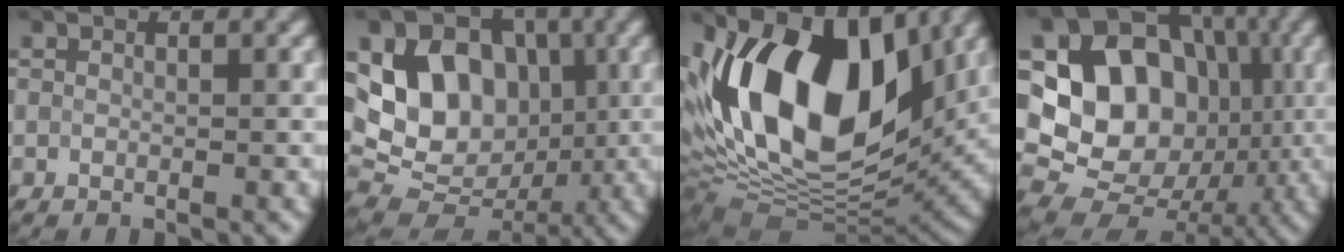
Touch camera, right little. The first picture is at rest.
{"total": 10.0, "force": [1.4, 7.9, 6.0], "torque": [-0.098, 0.002, 0.017]}
{"total": 17.2, "force": [4.2, 9.8, 13.5], "torque": [-0.243, 0.012, 0.059]}
{"total": 17.0, "force": [1.6, 14.2, 9.3], "torque": [-0.161, 0.017, 0.014]}